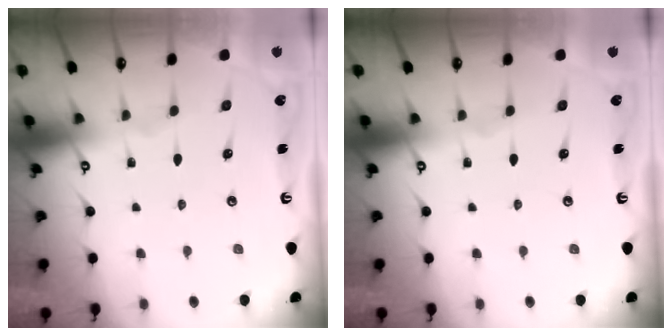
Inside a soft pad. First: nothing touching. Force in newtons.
{"total": 0.0}